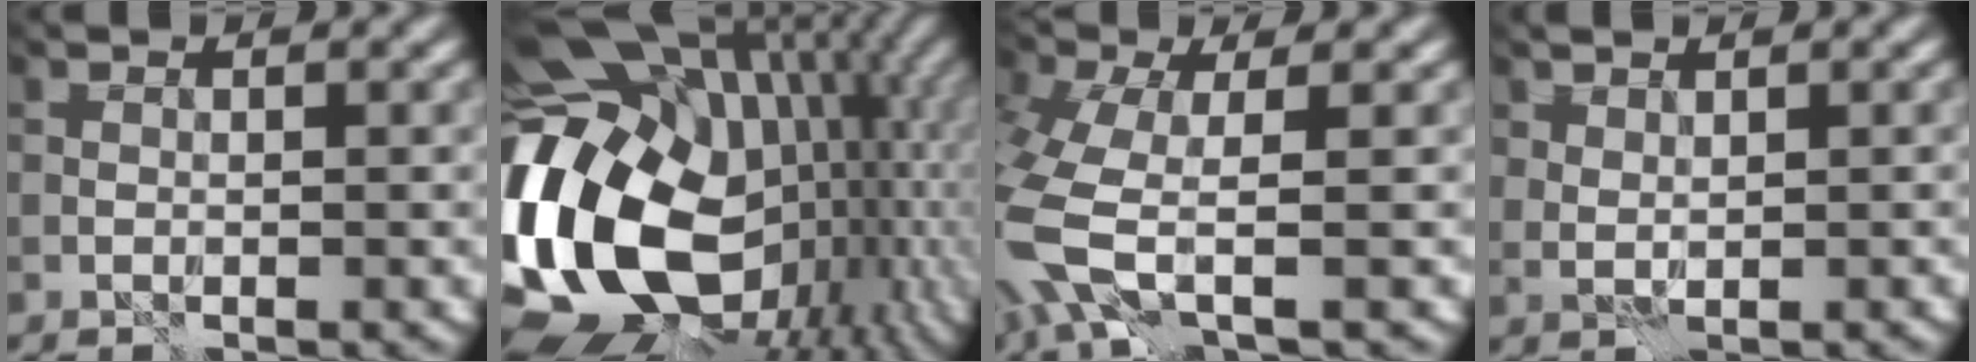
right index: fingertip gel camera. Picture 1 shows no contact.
{"total": 19.6, "force": [-0.6, 14.3, 13.4], "torque": [-0.264, -0.014, 0.005]}
{"total": 7.0, "force": [-2.0, 3.1, 5.9], "torque": [-0.170, -0.022, -0.048]}
{"total": 1.2, "force": [1.2, 0.2, -0.1], "torque": [-0.001, -0.001, 0.025]}